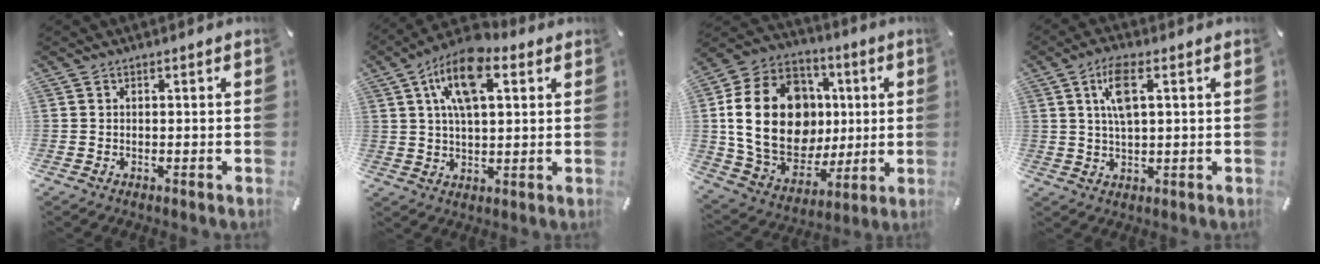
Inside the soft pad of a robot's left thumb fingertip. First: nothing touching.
{"total": 13.6, "force": [5.4, 6.8, 10.5], "torque": [-0.185, -0.004, 0.092]}
{"total": 25.0, "force": [2.9, 19.1, 15.8], "torque": [-0.311, -0.005, 0.068]}
{"total": 7.3, "force": [2.4, 2.9, 6.3], "torque": [-0.128, 0.002, 0.038]}